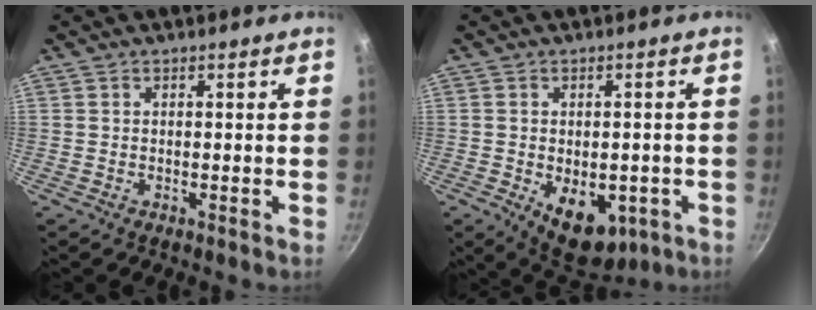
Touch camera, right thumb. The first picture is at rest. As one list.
[{"total": 10.9, "force": [-3.2, 6.7, 7.9], "torque": [-0.070, 0.000, -0.026]}]